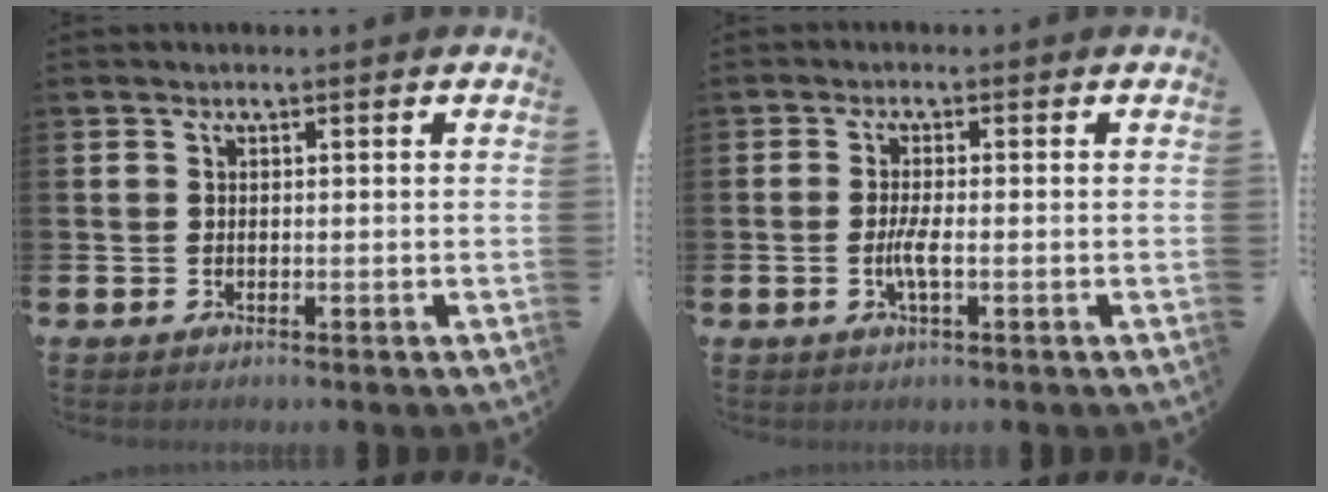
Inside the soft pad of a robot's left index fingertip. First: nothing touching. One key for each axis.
{"total": 2.5, "fx": -0.6, "fy": 0.4, "fz": 2.4, "tx": -0.047, "ty": 0.001, "tz": -0.009}